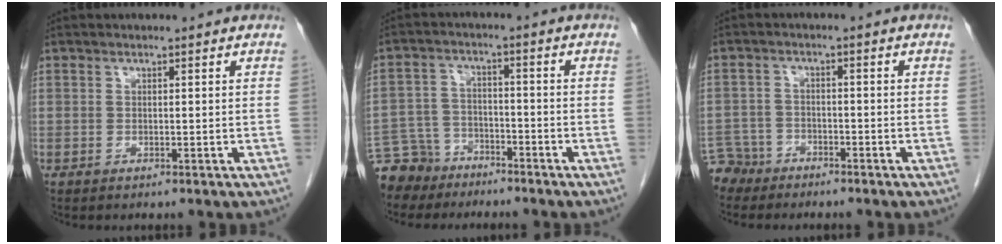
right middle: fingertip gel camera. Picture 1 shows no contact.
{"total": 7.9, "force": [-6.7, 4.2, 0.1], "torque": [-0.007, 0.005, -0.125]}
{"total": 4.8, "force": [-4.1, 2.3, -0.7], "torque": [0.016, -0.002, -0.081]}